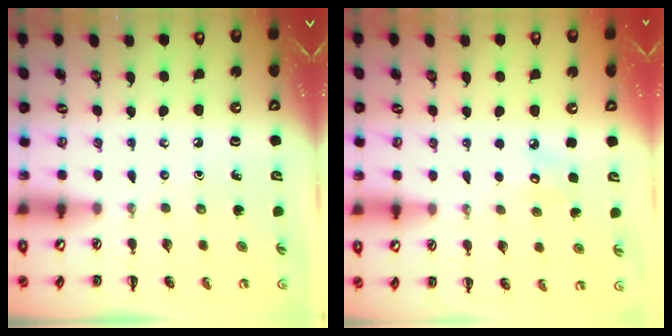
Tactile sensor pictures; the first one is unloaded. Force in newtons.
{"total": 5.8, "press": 5.6, "slide": 1.3}